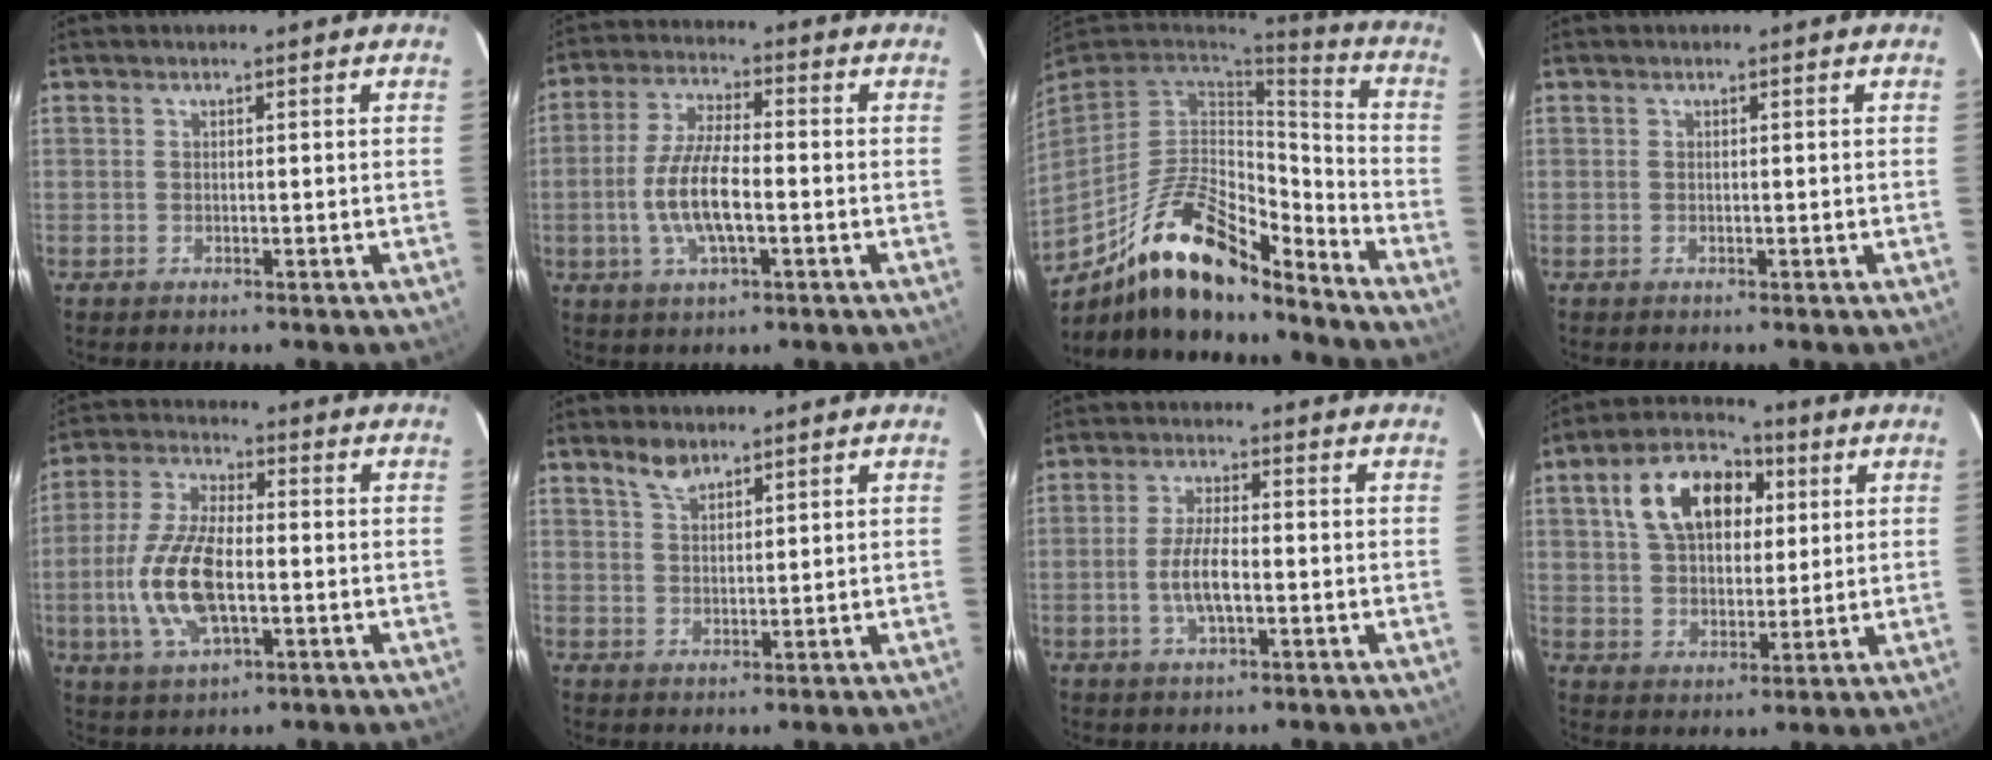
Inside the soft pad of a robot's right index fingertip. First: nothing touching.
{"total": 10.0, "force": [-2.4, 3.2, 9.2], "torque": [-0.188, -0.001, -0.046]}
{"total": 20.4, "force": [-14.3, 7.2, 12.7], "torque": [-0.247, -0.004, -0.250]}
{"total": 0.0}
{"total": 13.5, "force": [-2.6, 5.9, 11.8], "torque": [-0.255, -0.001, -0.049]}
{"total": 3.6, "force": [2.9, 1.4, 1.6], "torque": [-0.028, 0.005, 0.055]}
{"total": 6.1, "force": [-1.5, 1.9, 5.6], "torque": [-0.114, -0.001, -0.028]}
{"total": 14.7, "force": [5.0, 9.4, 10.1], "torque": [-0.190, 0.042, 0.085]}